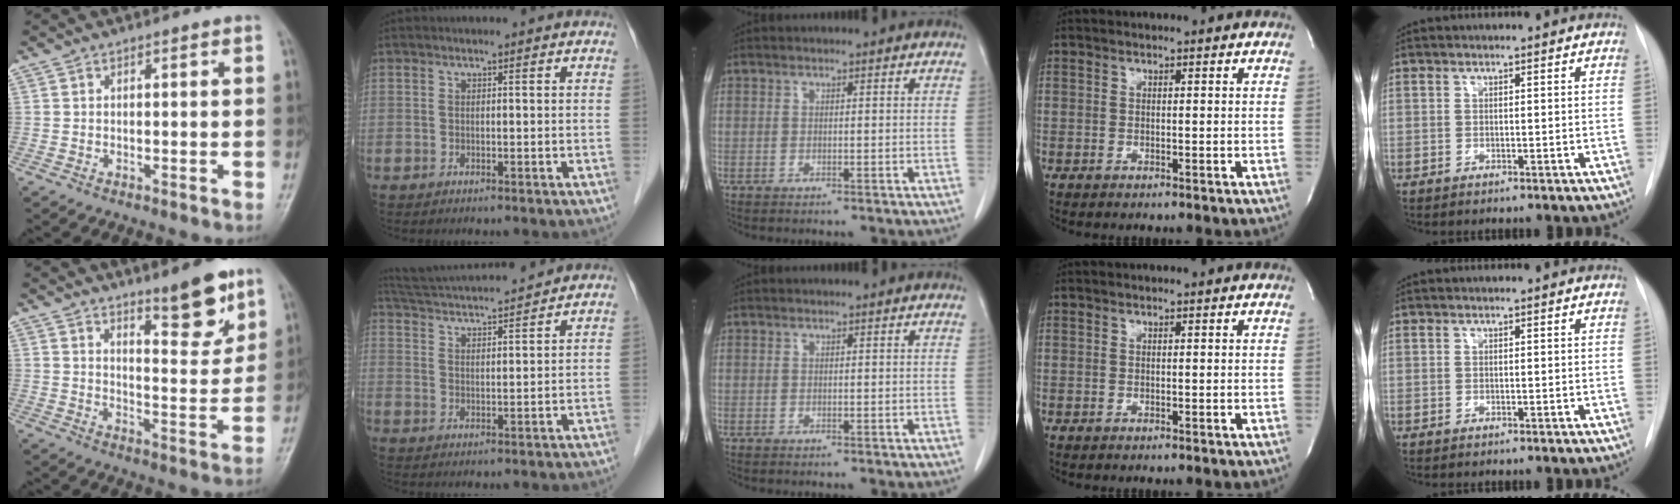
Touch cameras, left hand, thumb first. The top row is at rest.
{"thumb": {"total": 10.0, "force": [7.1, 2.6, 6.5], "torque": [-0.072, -0.059, 0.112]}, "index": {"total": 13.4, "force": [12.3, 0.6, 5.1], "torque": [-0.103, 0.025, 0.197]}}